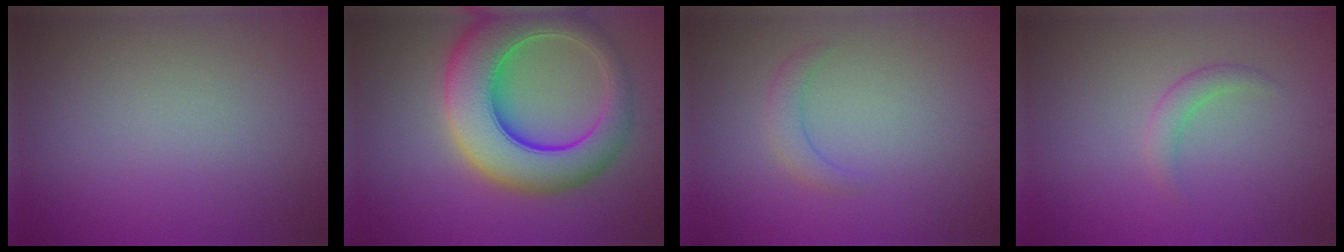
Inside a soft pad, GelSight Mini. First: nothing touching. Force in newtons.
{"total": 11.0, "press": 11.0, "slide": 0.3}
{"total": 1.7, "press": 1.6, "slide": 0.2}
{"total": 1.5, "press": 1.5, "slide": 0.0}